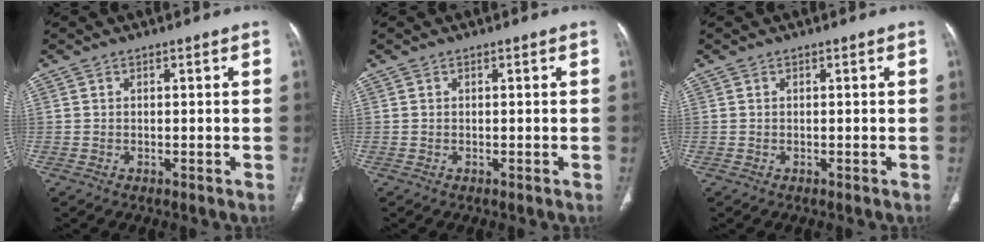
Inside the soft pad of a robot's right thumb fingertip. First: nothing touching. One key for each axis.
{"total": 0.0}
{"total": 0.0}